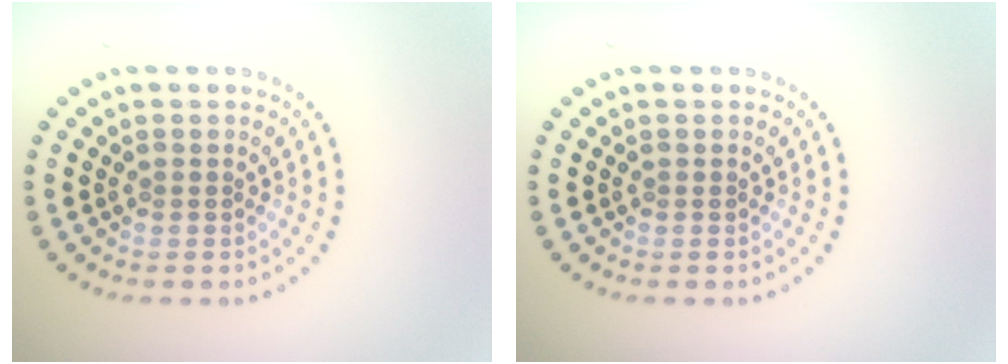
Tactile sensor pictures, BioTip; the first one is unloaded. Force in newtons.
{"total": 0.0}